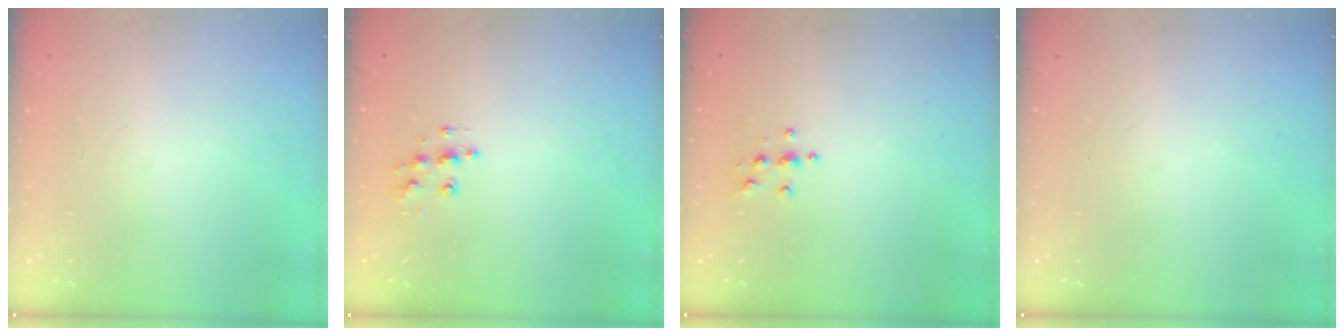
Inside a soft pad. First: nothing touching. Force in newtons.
{"total": 7.5, "press": 7.5, "slide": 0.1}
{"total": 3.8, "press": 3.8, "slide": 0.4}
{"total": 0.0}